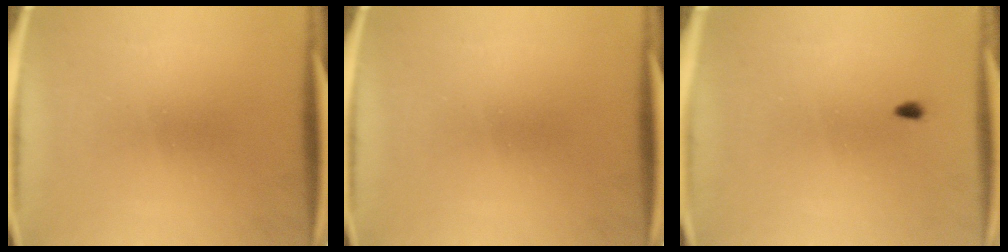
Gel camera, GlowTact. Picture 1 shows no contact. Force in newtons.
{"total": 0.0}
{"total": 0.6}